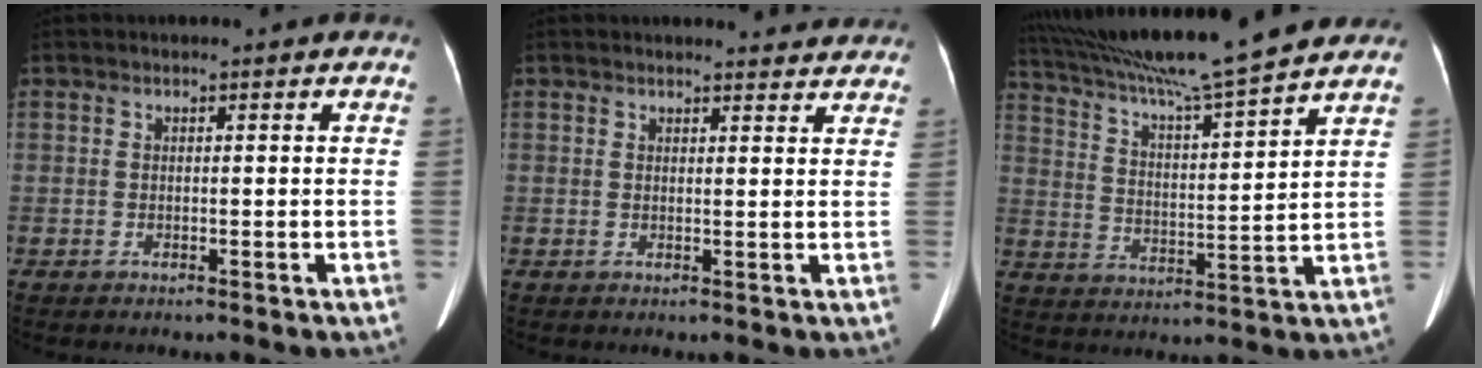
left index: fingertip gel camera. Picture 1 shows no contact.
{"total": 7.1, "force": [6.9, 1.2, 1.3], "torque": [0.000, 0.000, 0.057]}
{"total": 19.4, "force": [16.8, -0.7, 9.5], "torque": [-0.170, 0.012, 0.266]}